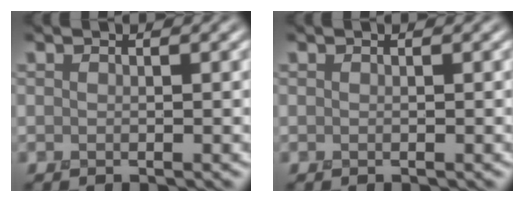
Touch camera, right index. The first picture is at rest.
{"total": 0.0}